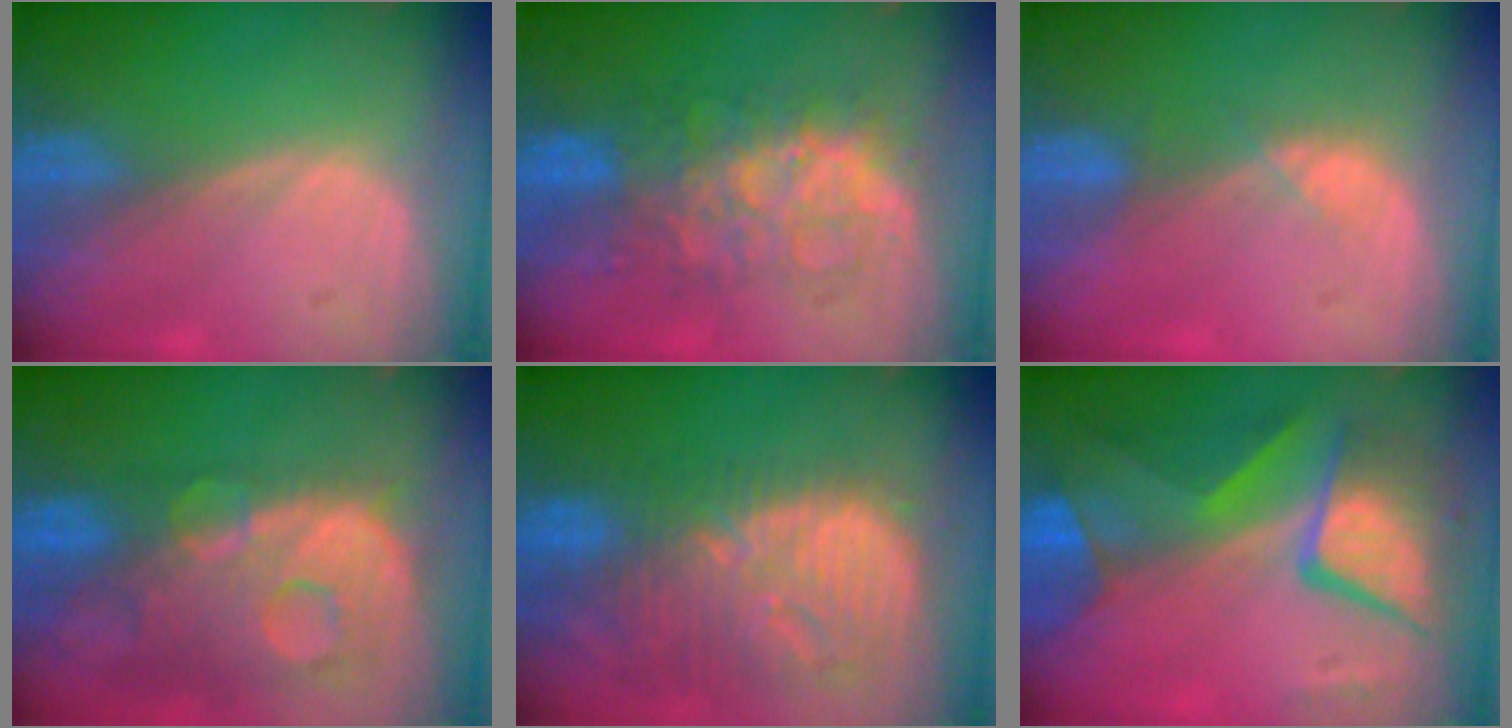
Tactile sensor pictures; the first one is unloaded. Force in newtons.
{"total": 8.3, "press": 8.3, "slide": 0.2}
{"total": 1.9, "press": 1.7, "slide": 0.9}
{"total": 13.7, "press": 11.1, "slide": 8.0}
{"total": 13.3, "press": 11.6, "slide": 6.5}
{"total": 10.7, "press": 10.7, "slide": 1.0}